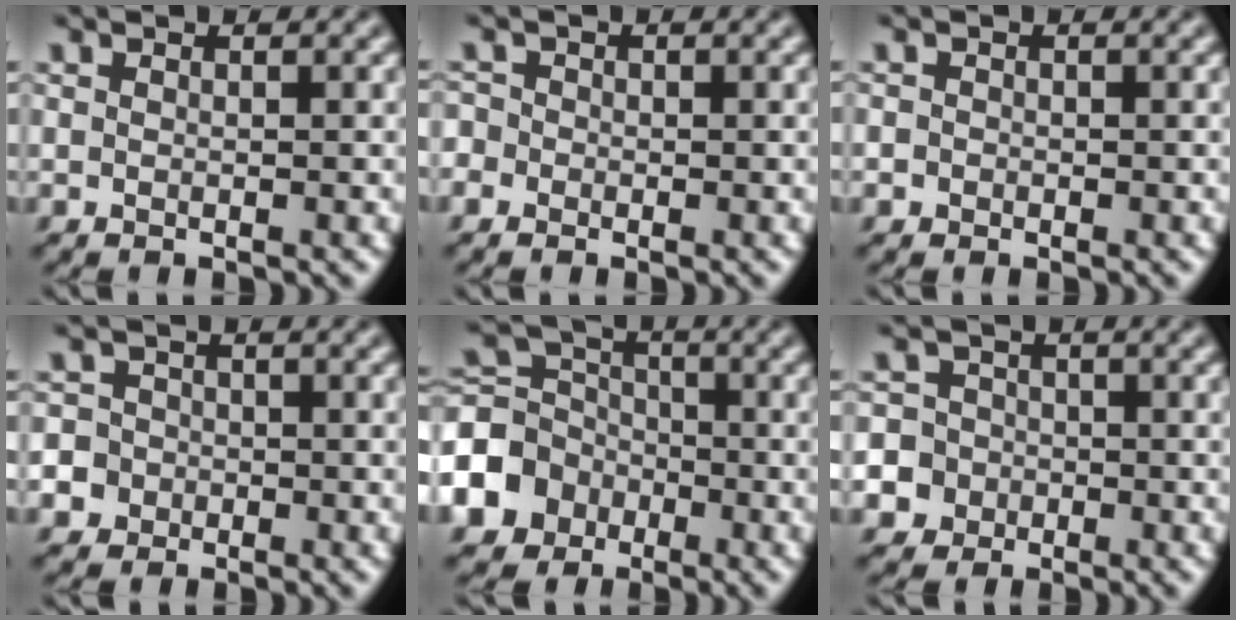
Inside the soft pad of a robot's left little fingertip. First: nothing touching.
{"total": 1.8, "force": [-0.5, 1.7, 0.5], "torque": [-0.006, 0.015, -0.023]}
{"total": 0.8, "force": [-0.2, 0.8, 0.2], "torque": [0.002, -0.003, -0.007]}
{"total": 6.7, "force": [-2.5, 6.1, 1.5], "torque": [-0.037, -0.001, -0.074]}
{"total": 7.5, "force": [-3.3, 6.2, 2.5], "torque": [-0.066, 0.002, -0.088]}
{"total": 8.3, "force": [-3.1, 7.5, 1.8], "torque": [-0.050, -0.005, -0.085]}